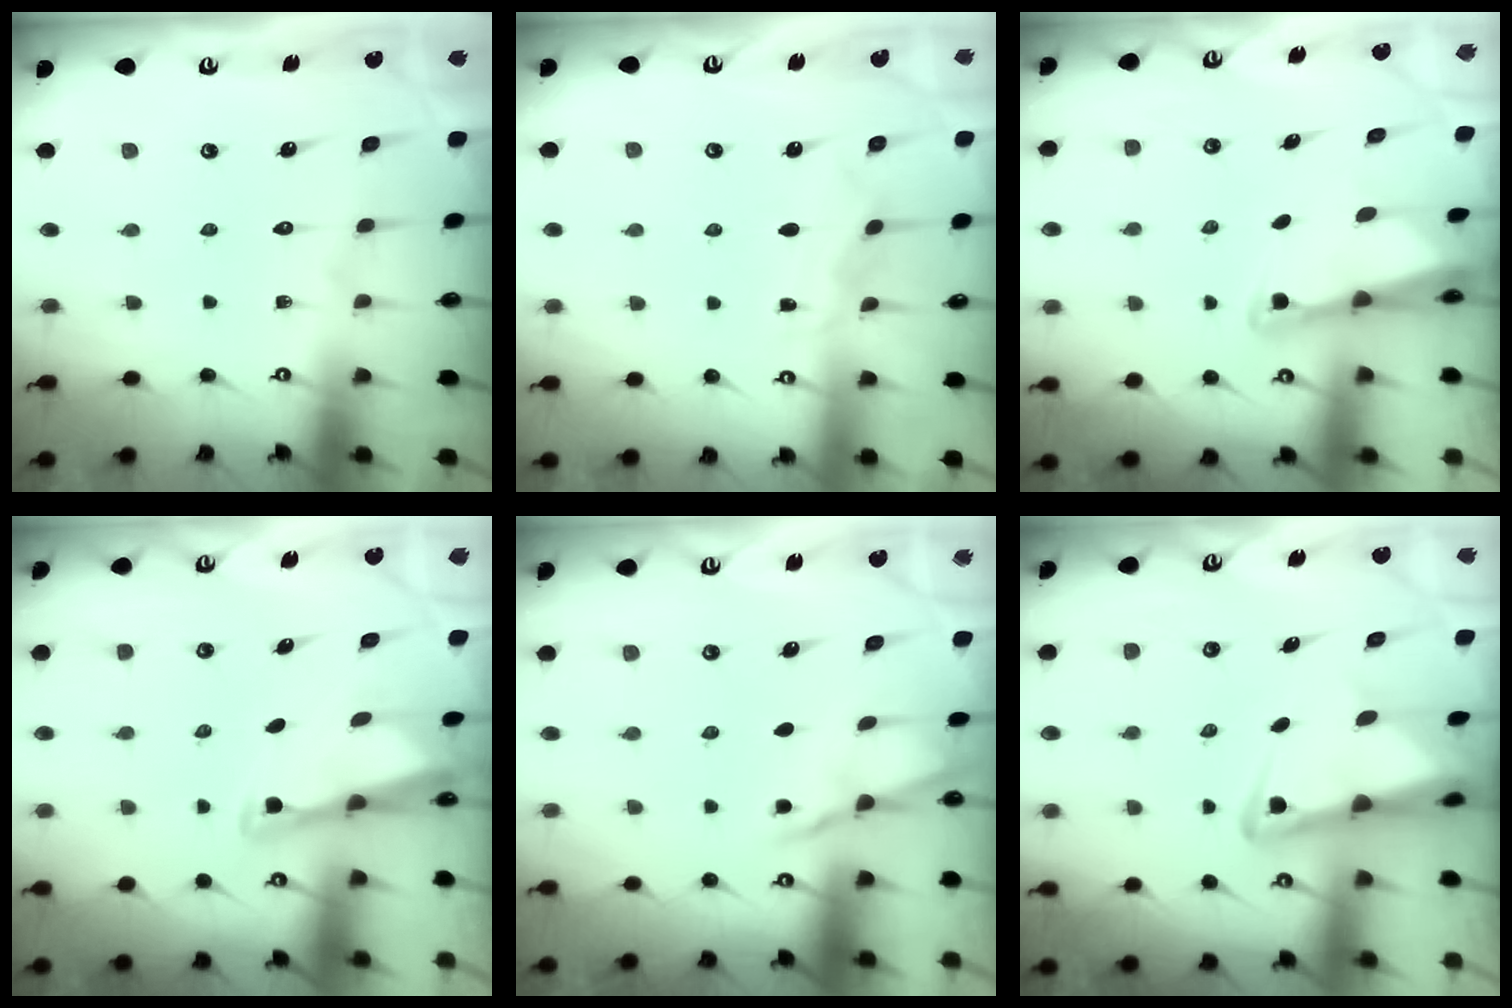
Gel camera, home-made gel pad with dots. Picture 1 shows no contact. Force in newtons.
{"total": 4.3, "press": 4.2, "slide": 0.6}
{"total": 2.4, "press": 2.4, "slide": 0.2}
{"total": 2.5, "press": 2.5, "slide": 0.1}
{"total": 2.8, "press": 2.8, "slide": 0.5}
{"total": 4.5, "press": 4.4, "slide": 0.8}